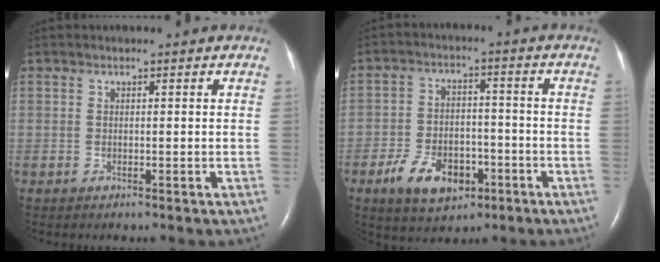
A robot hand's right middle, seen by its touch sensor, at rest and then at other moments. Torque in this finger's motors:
{"motor_torque": [0.35, -0.38, 0.08, 0.02]}